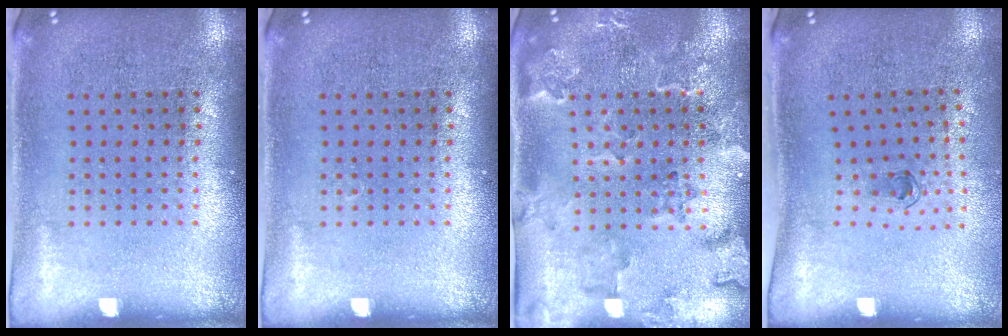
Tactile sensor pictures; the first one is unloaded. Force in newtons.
{"total": 0.0}
{"total": 2.4, "press": 2.2, "slide": 1.1}
{"total": 0.6, "press": 0.3, "slide": 0.6}